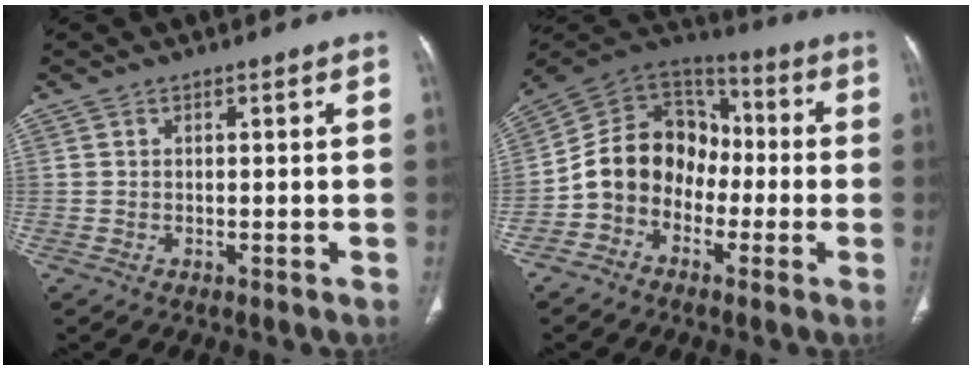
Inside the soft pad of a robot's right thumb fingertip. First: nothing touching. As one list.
[{"total": 13.7, "force": [-3.4, 11.3, 6.9], "torque": [-0.091, 0.060, -0.074]}]